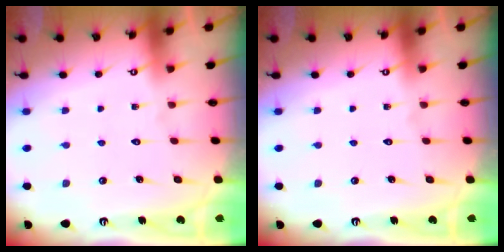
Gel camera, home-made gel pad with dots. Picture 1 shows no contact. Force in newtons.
{"total": 0.0}